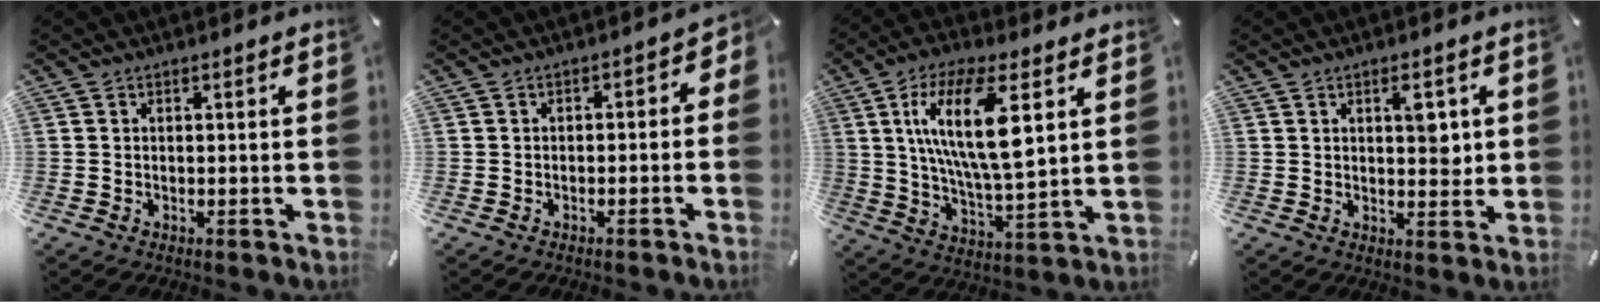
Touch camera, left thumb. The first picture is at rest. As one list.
[{"total": 2.7, "force": [-1.8, 1.5, 1.2], "torque": [-0.013, 0.011, -0.038]}, {"total": 16.9, "force": [5.8, 5.4, 14.9], "torque": [-0.291, -0.010, 0.088]}, {"total": 5.5, "force": [1.8, 2.7, 4.4], "torque": [-0.051, -0.009, 0.020]}]